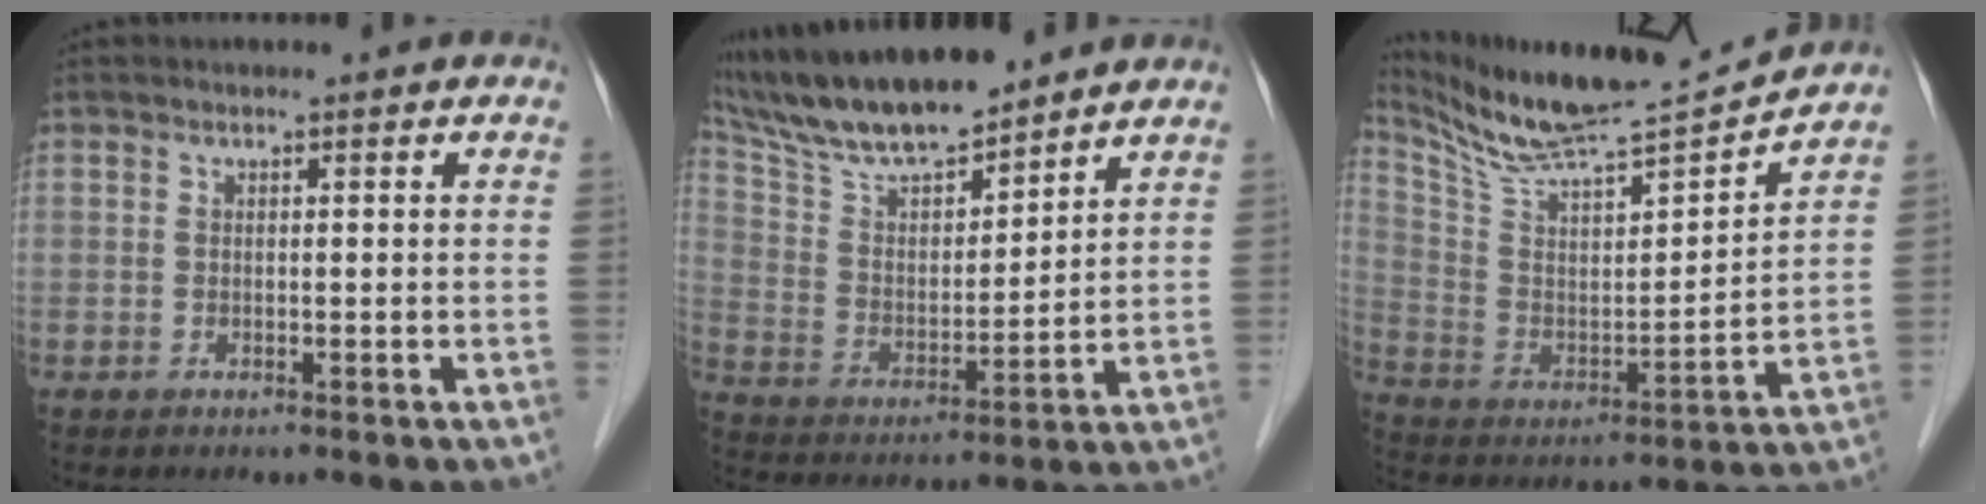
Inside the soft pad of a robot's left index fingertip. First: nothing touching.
{"total": 14.3, "force": [12.6, 2.2, 6.4], "torque": [-0.126, 0.002, 0.240]}
{"total": 16.2, "force": [15.3, -0.6, 5.4], "torque": [-0.114, -0.019, 0.270]}